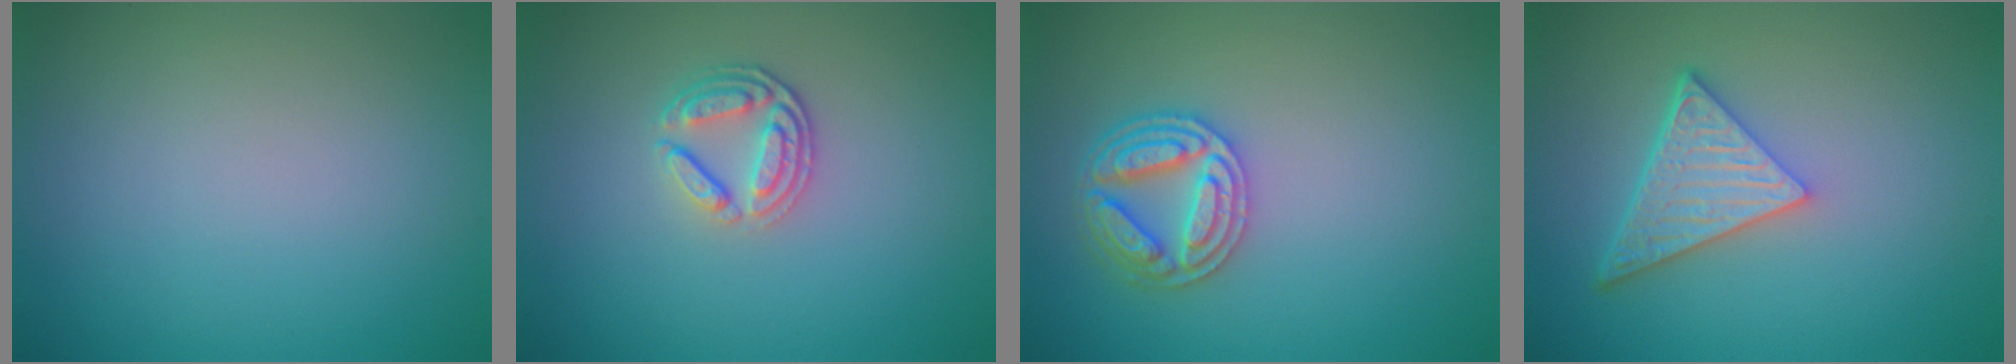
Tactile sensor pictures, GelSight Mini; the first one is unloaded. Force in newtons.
{"total": 2.9, "press": 2.5, "slide": 1.5}
{"total": 4.0, "press": 3.8, "slide": 1.3}
{"total": 5.1, "press": 3.8, "slide": 3.4}